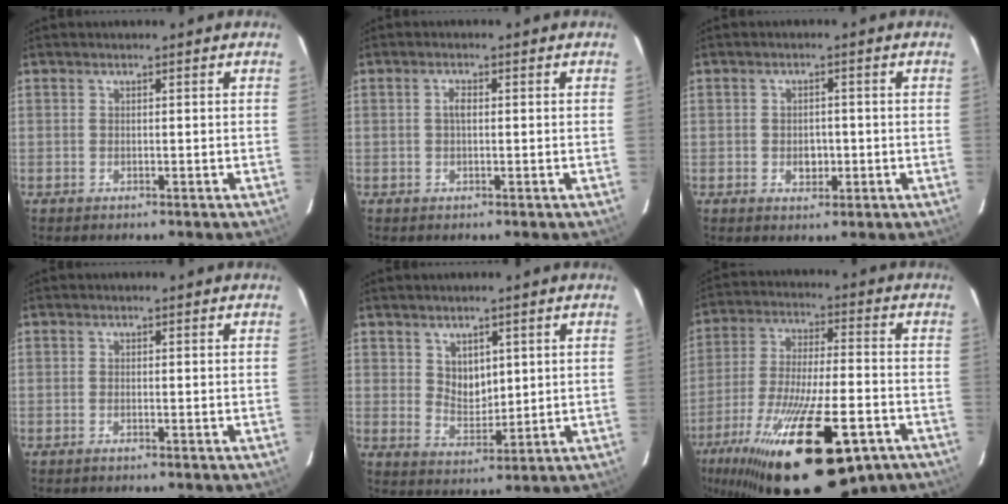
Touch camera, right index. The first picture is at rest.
{"total": 1.5, "force": [0.1, 0.7, 1.4], "torque": [-0.027, 0.005, -0.001]}
{"total": 3.3, "force": [-0.8, 2.5, 2.1], "torque": [-0.036, 0.003, -0.008]}
{"total": 0.5, "force": [-0.3, -0.1, 0.4], "torque": [-0.009, 0.001, -0.009]}
{"total": 5.4, "force": [2.2, 3.8, 3.0], "torque": [-0.046, -0.002, 0.048]}
{"total": 28.9, "force": [-17.3, 9.5, 21.1], "torque": [-0.396, -0.054, -0.267]}